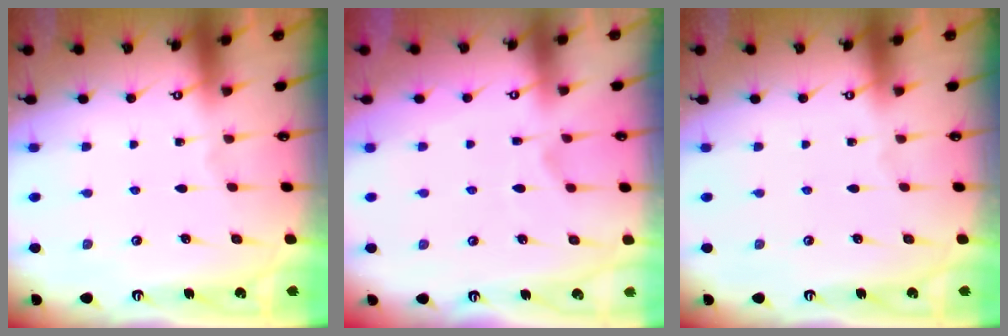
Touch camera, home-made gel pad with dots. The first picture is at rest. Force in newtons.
{"total": 5.2, "press": 5.1, "slide": 1.3}
{"total": 0.0}